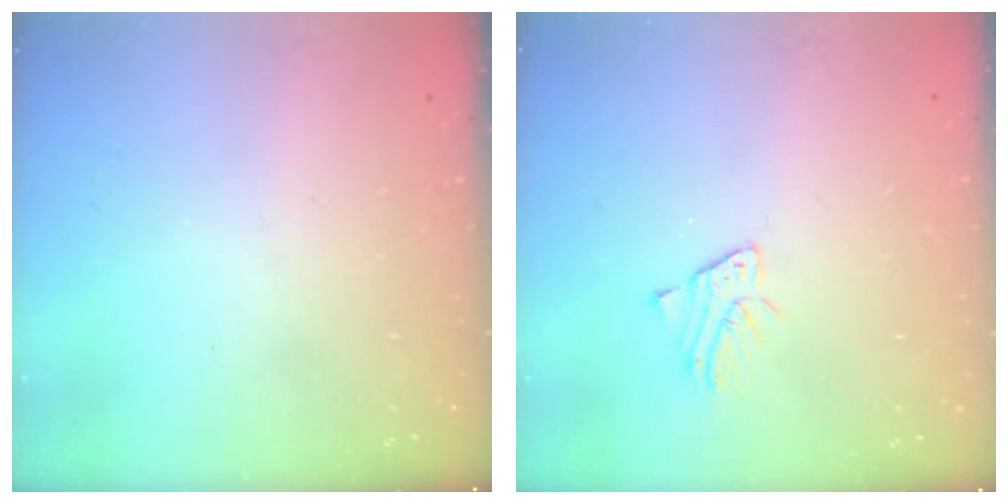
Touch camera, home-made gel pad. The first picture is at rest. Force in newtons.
{"total": 1.8, "press": 1.7, "slide": 0.1}